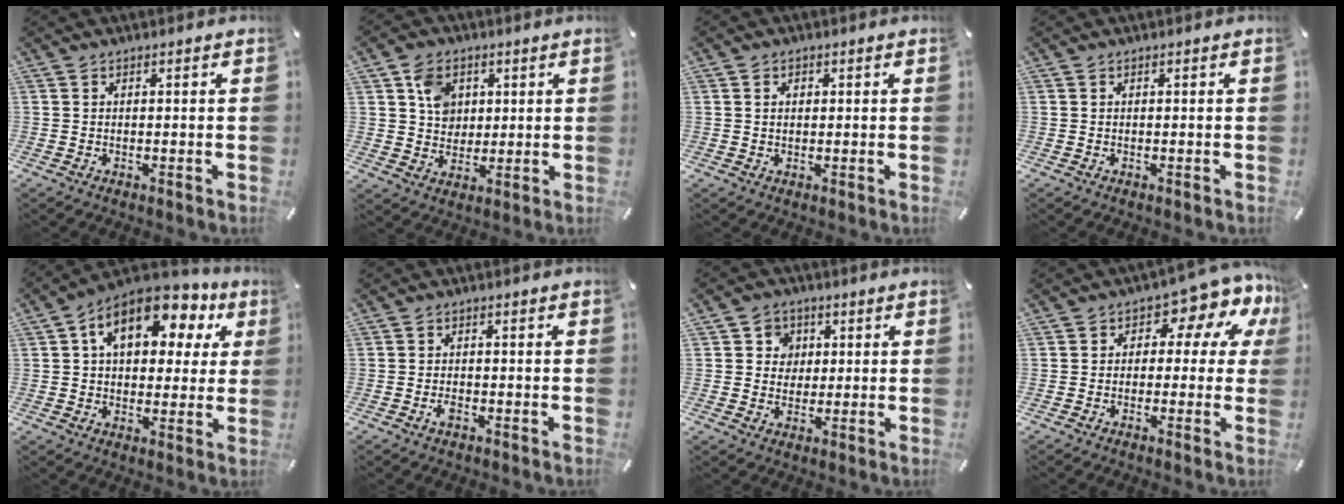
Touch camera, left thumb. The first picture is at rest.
{"total": 7.3, "force": [2.3, 6.3, 2.7], "torque": [-0.041, 0.002, 0.041]}
{"total": 1.8, "force": [0.3, 1.5, 1.1], "torque": [-0.024, 0.007, 0.004]}
{"total": 0.0}
{"total": 15.6, "force": [7.3, 9.4, 10.1], "torque": [-0.164, -0.022, 0.125]}
{"total": 1.8, "force": [-1.0, 0.8, 1.3], "torque": [-0.030, 0.001, -0.021]}
{"total": 5.5, "force": [0.9, 5.3, 0.9], "torque": [-0.011, 0.005, 0.013]}
{"total": 9.2, "force": [4.4, 4.9, 6.4], "torque": [-0.078, -0.041, 0.074]}